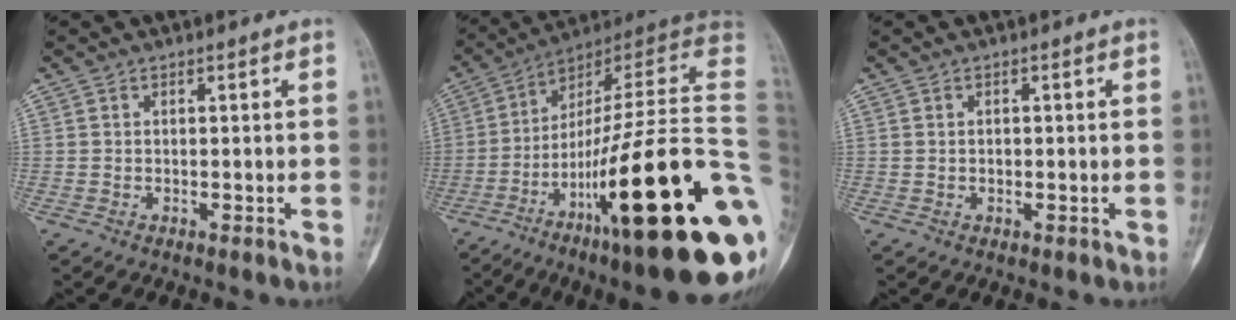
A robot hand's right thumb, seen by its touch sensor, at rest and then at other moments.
{"total": 35.7, "force": [-10.4, 6.7, 33.5], "torque": [-0.415, 0.055, -0.167]}
{"total": 0.8, "force": [0.0, 0.7, 0.4], "torque": [-0.006, 0.002, -0.002]}